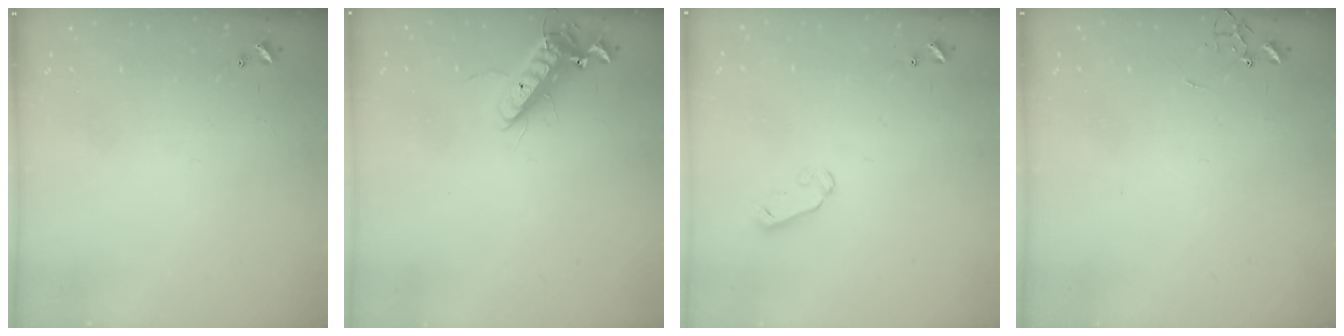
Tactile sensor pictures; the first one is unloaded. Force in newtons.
{"total": 13.1, "press": 13.0, "slide": 2.3}
{"total": 4.1, "press": 4.0, "slide": 0.4}
{"total": 0.0}